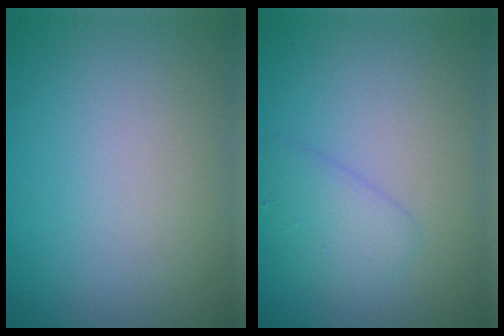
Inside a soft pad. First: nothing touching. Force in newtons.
{"total": 2.2, "press": 2.2, "slide": 0.1}